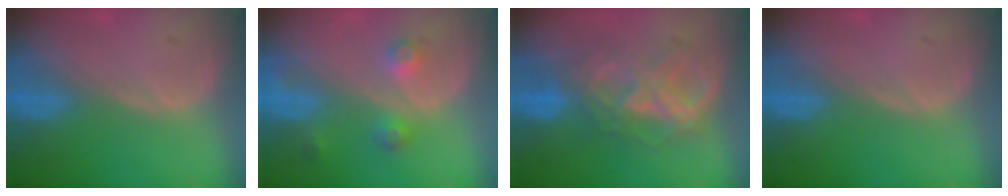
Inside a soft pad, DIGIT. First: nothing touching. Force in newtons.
{"total": 3.9, "press": 3.6, "slide": 1.5}
{"total": 7.4, "press": 7.4, "slide": 0.4}
{"total": 0.0}